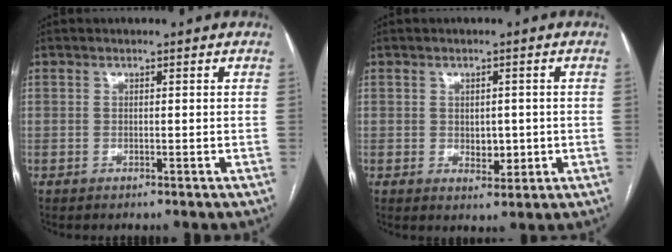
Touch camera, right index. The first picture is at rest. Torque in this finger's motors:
{"motor_torque": [0.04, -0.02, 0.06, 0.01]}